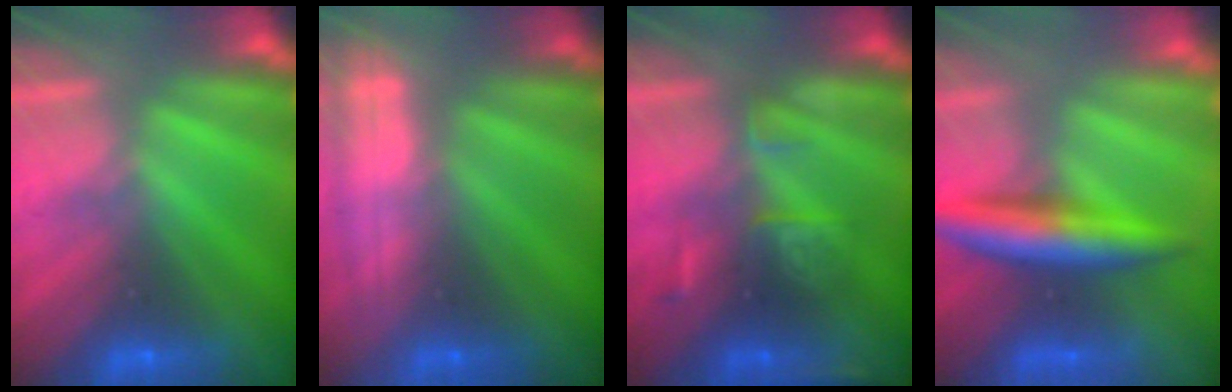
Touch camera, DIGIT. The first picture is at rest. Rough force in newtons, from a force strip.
{"total": 2.9}
{"total": 2.6}
{"total": 6.5}